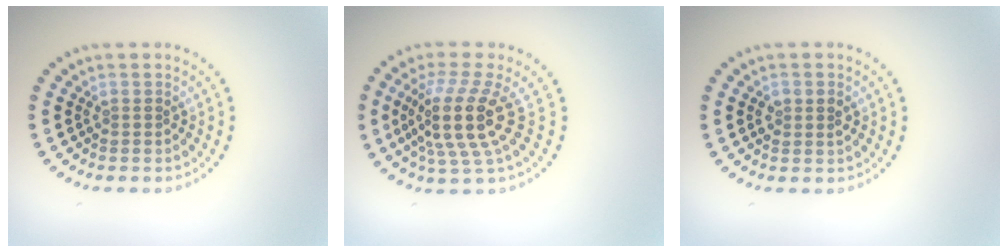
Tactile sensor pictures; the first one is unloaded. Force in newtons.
{"total": 4.9, "press": 3.7, "slide": 3.2}
{"total": 1.5, "press": 1.5, "slide": 0.3}